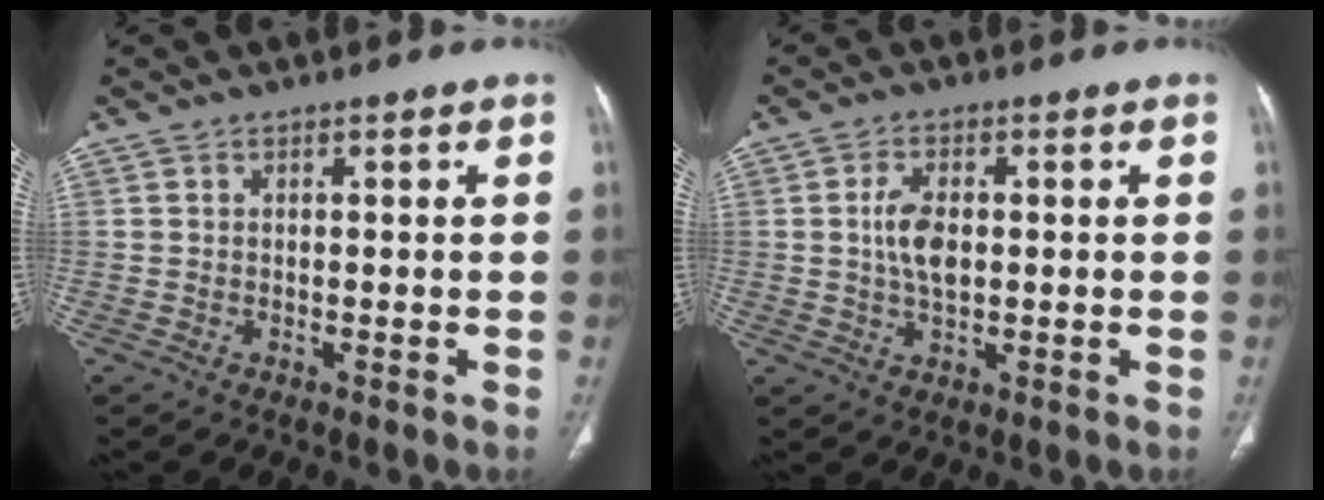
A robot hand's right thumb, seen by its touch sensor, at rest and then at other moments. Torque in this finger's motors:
{"motor_torque": [0.96, 0.88, 0.74, 0.40, 0.09]}